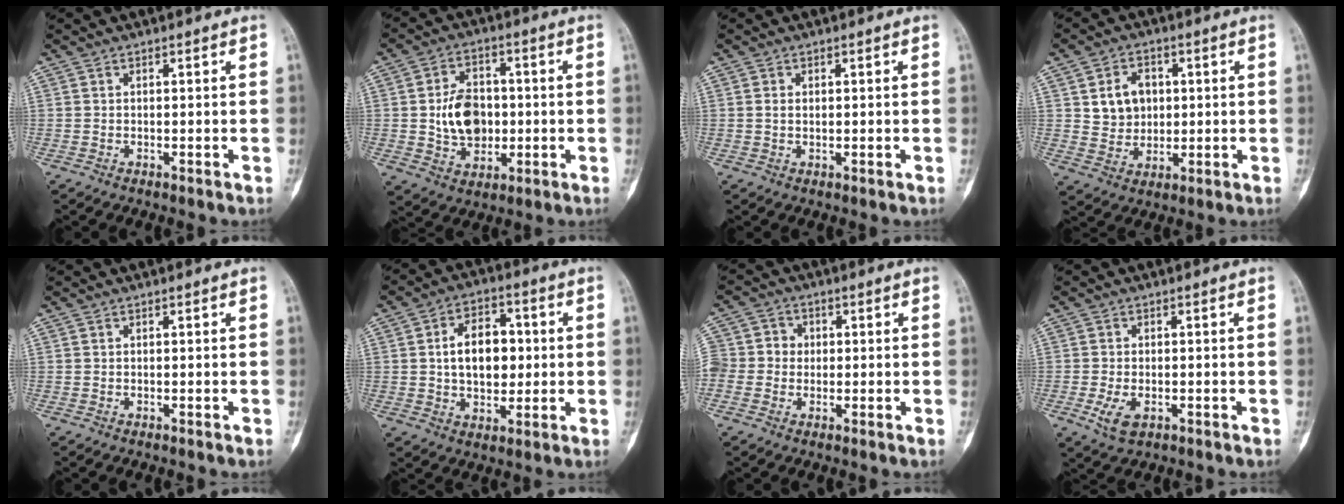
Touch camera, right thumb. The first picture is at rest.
{"total": 10.8, "force": [-0.2, 7.9, 7.4], "torque": [-0.097, 0.007, 0.000]}
{"total": 1.2, "force": [0.4, 0.8, 0.8], "torque": [-0.013, -0.001, 0.006]}
{"total": 7.8, "force": [1.7, 6.4, 4.2], "torque": [-0.037, -0.008, 0.035]}
{"total": 0.0}
{"total": 11.7, "force": [1.0, 7.7, 8.8], "torque": [-0.110, 0.011, 0.019]}
{"total": 9.9, "force": [0.3, 9.1, 3.7], "torque": [-0.073, 0.036, 0.008]}
{"total": 4.4, "force": [-1.4, 2.5, 3.3], "torque": [-0.065, -0.005, -0.022]}